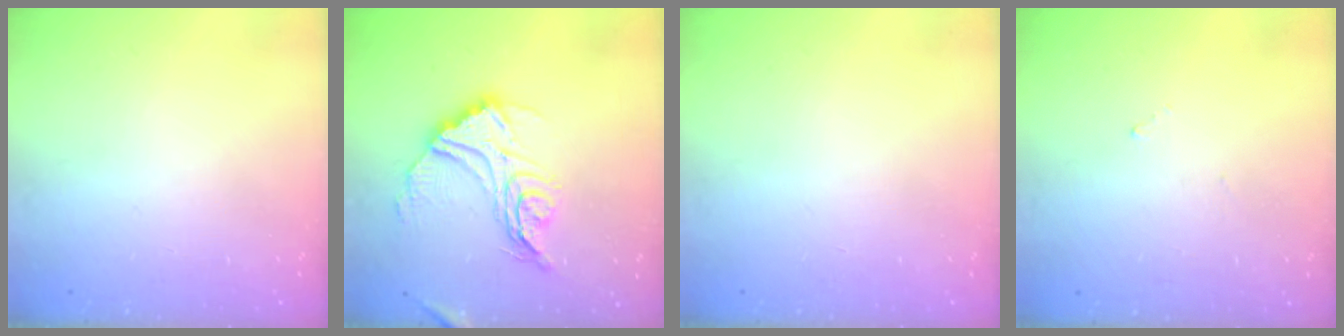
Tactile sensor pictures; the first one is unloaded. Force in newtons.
{"total": 16.5, "press": 16.4, "slide": 1.2}
{"total": 0.0}
{"total": 6.6, "press": 6.6, "slide": 0.3}